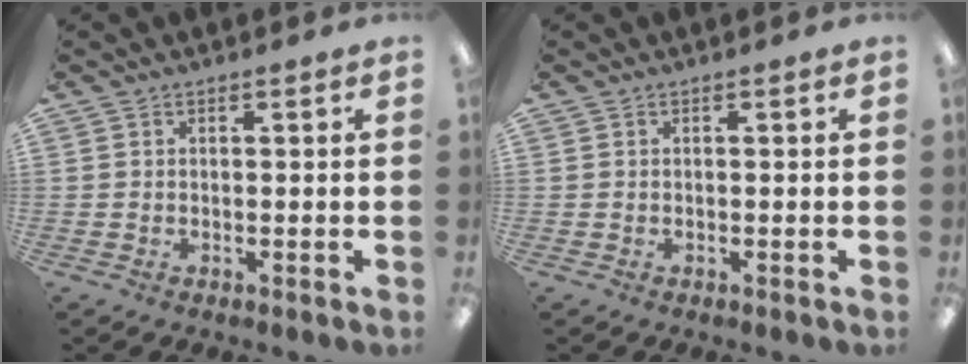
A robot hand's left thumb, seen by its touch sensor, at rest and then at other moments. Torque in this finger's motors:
{"motor_torque": [0.00, 0.00, 0.08, -0.08, 0.00]}